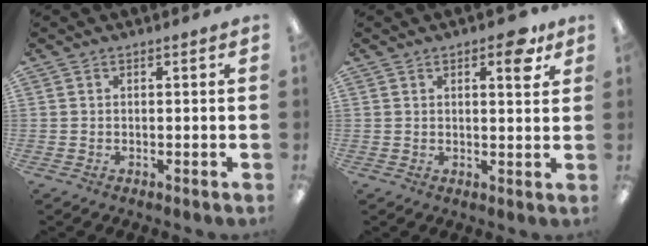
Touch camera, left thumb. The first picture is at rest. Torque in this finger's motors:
{"motor_torque": [0.10, -0.03, -0.42, 0.13, 0.01]}